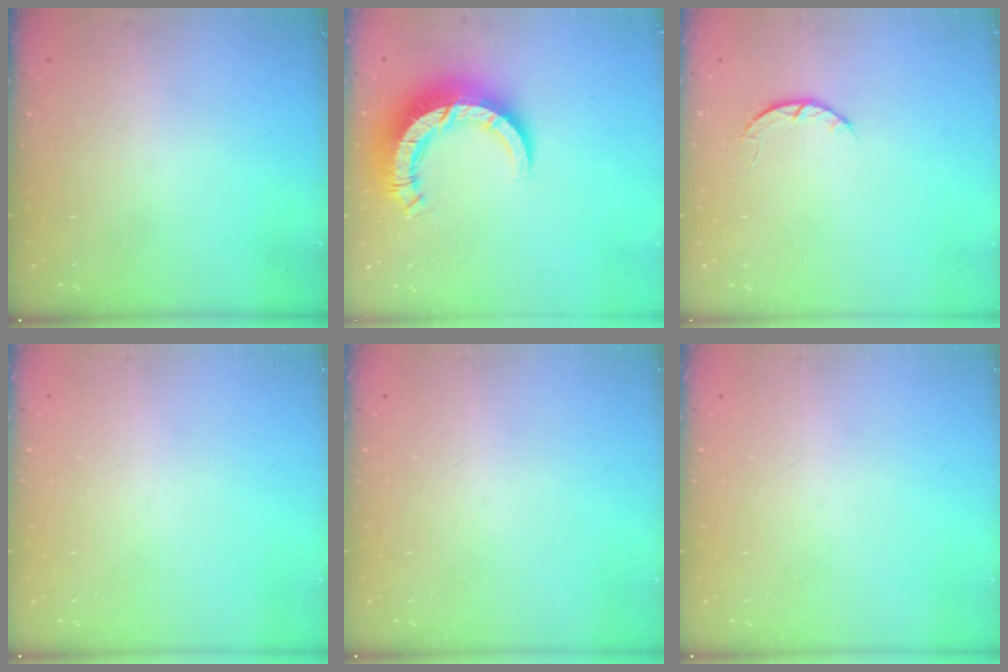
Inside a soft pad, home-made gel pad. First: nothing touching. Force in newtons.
{"total": 11.3, "press": 11.2, "slide": 1.3}
{"total": 2.6, "press": 2.5, "slide": 0.4}
{"total": 0.0}
{"total": 0.0}
{"total": 0.0}